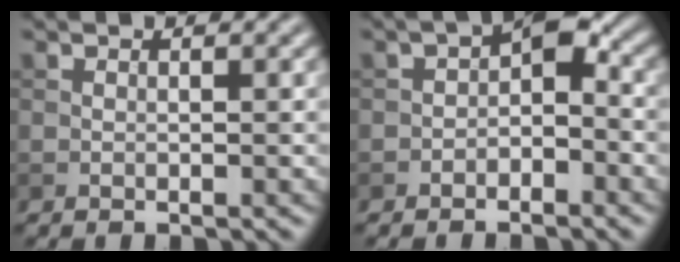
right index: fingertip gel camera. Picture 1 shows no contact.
{"total": 3.1, "force": [-1.1, 1.6, 2.4], "torque": [-0.027, 0.011, -0.026]}